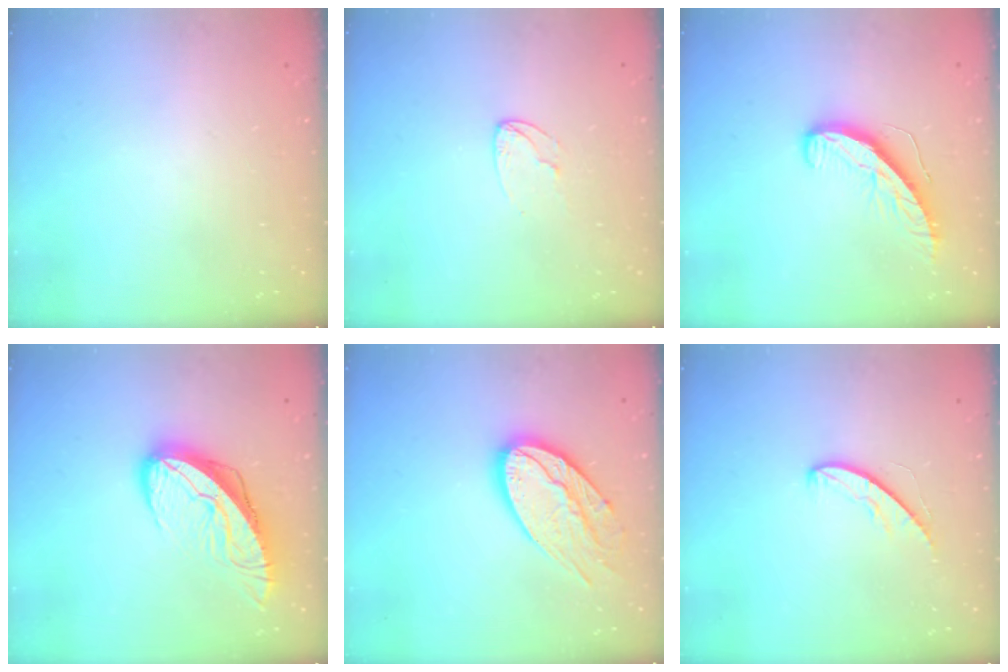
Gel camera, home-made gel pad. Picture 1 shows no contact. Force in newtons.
{"total": 5.5, "press": 5.5, "slide": 0.3}
{"total": 9.3, "press": 9.3, "slide": 0.2}
{"total": 11.1, "press": 11.0, "slide": 1.3}
{"total": 17.9, "press": 17.9, "slide": 1.4}
{"total": 5.1, "press": 5.1, "slide": 0.4}